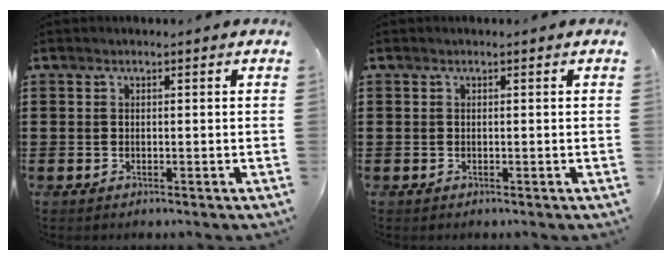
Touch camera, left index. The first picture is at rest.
{"total": 0.0}